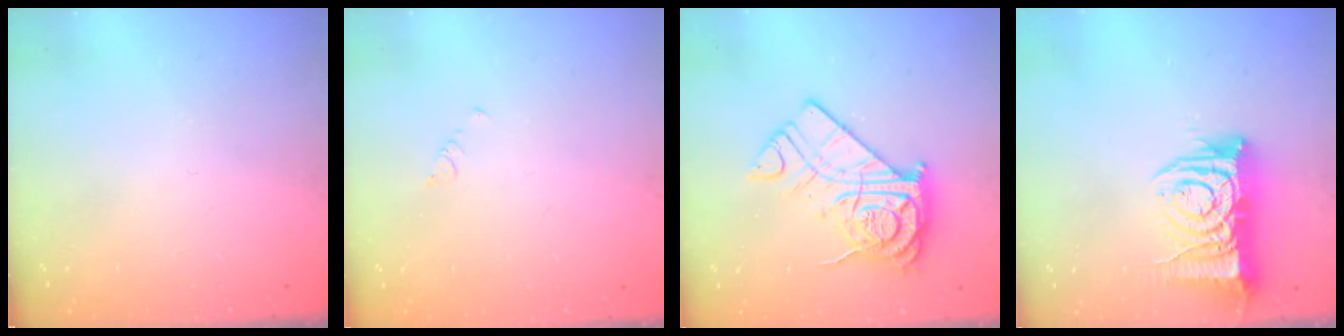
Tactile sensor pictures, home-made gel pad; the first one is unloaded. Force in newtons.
{"total": 0.7, "press": 0.6, "slide": 0.2}
{"total": 15.8, "press": 15.8, "slide": 1.4}
{"total": 11.9, "press": 11.9, "slide": 1.2}